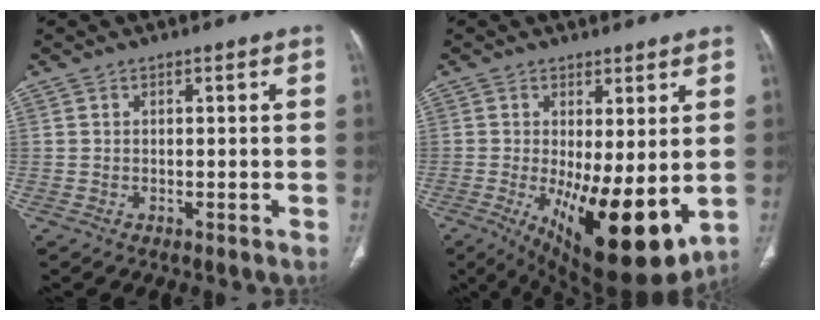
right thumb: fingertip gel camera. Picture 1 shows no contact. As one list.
[{"total": 15.7, "force": [-2.7, 5.7, 14.4], "torque": [-0.224, -0.038, -0.020]}]